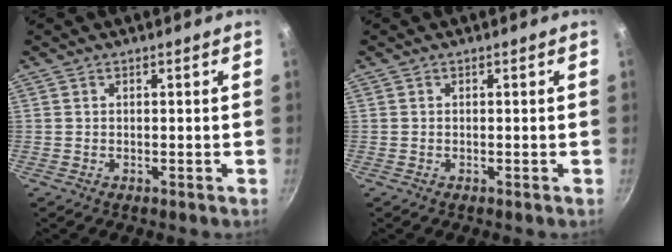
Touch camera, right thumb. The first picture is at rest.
{"total": 0.0}